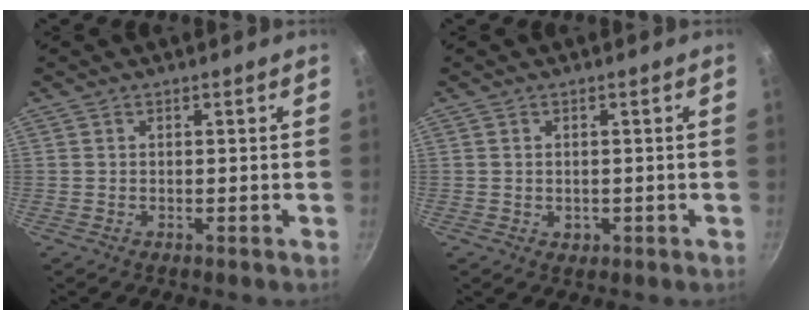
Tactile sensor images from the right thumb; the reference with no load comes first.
{"total": 1.5, "force": [-0.1, 1.2, 0.9], "torque": [-0.010, -0.001, 0.000]}